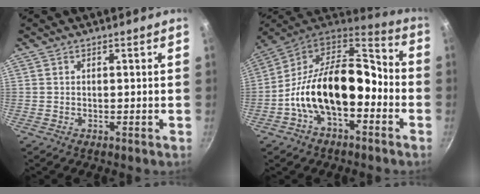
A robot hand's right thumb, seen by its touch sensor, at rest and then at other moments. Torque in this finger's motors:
{"motor_torque": [2.52, 2.49, 1.38, -1.38, 0.25]}